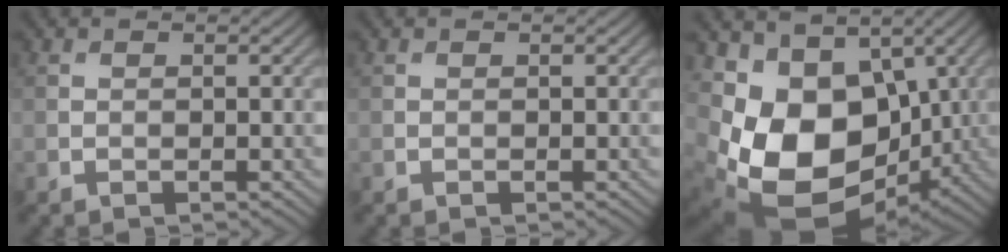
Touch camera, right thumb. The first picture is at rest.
{"total": 0.0}
{"total": 15.1, "force": [-0.7, 11.0, 10.3], "torque": [-0.221, -0.040, 0.000]}